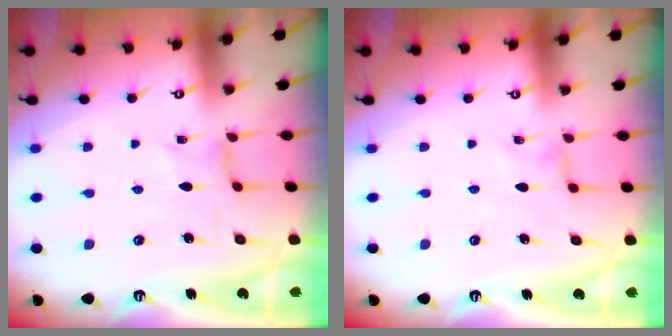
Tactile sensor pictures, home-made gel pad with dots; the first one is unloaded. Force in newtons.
{"total": 0.0}